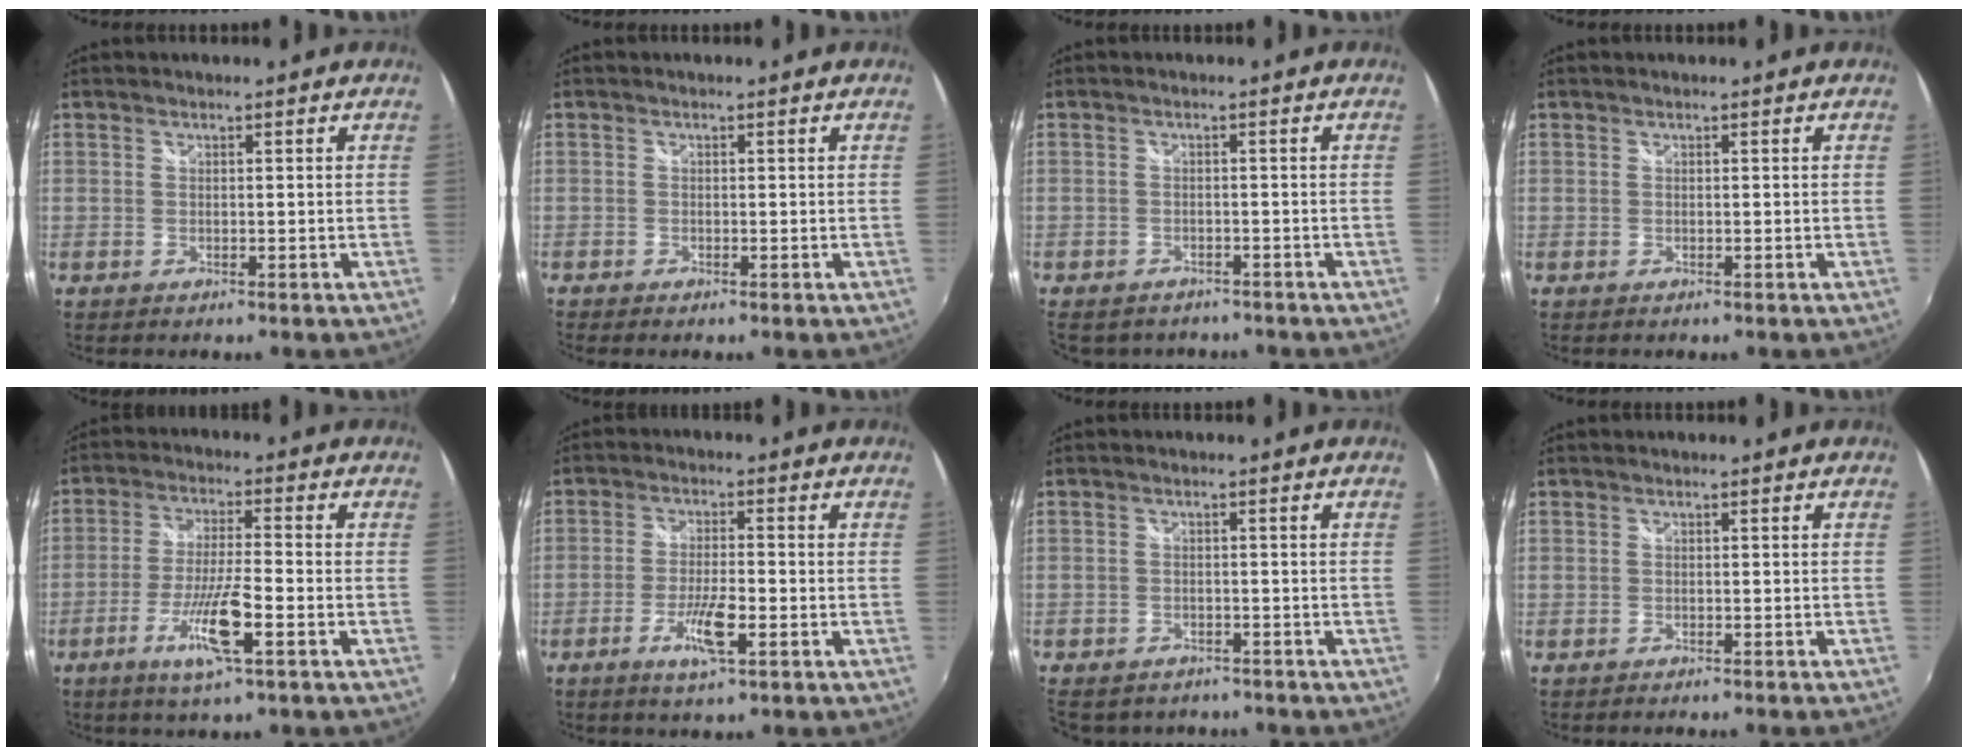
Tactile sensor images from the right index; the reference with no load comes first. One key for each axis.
{"total": 0.7, "fx": -0.7, "fy": 0.1, "fz": 0.1, "tx": -0.005, "ty": -0.006, "tz": -0.015}
{"total": 5.1, "fx": -4.3, "fy": 2.5, "fz": 1.1, "tx": -0.033, "ty": -0.015, "tz": -0.062}
{"total": 0.0}
{"total": 9.6, "fx": -4.4, "fy": 0.6, "fz": 8.6, "tx": -0.171, "ty": -0.011, "tz": -0.082}
{"total": 6.7, "fx": -3.0, "fy": 1.1, "fz": 5.8, "tx": -0.121, "ty": -0.008, "tz": -0.057}
{"total": 5.8, "fx": -4.9, "fy": 2.9, "fz": 1.4, "tx": -0.040, "ty": -0.014, "tz": -0.072}
{"total": 1.5, "fx": -1.4, "fy": 0.1, "fz": 0.4, "tx": -0.015, "ty": -0.010, "tz": -0.023}